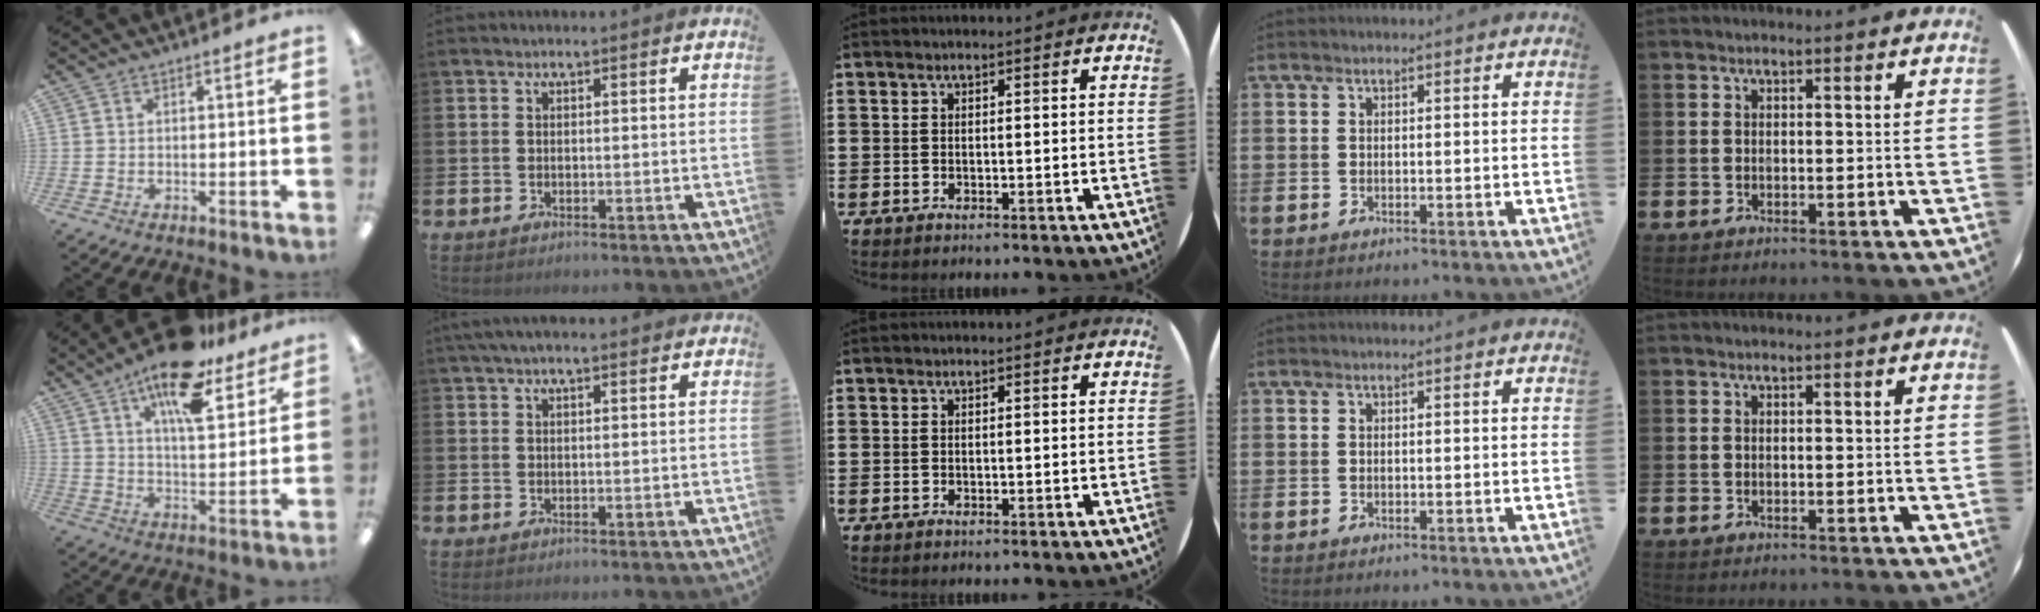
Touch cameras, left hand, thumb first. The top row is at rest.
{"thumb": {"total": 16.3, "force": [11.5, 5.5, 10.0], "torque": [-0.168, -0.057, 0.193]}, "index": {"total": 2.6, "force": [2.1, 0.5, 1.4], "torque": [-0.028, 0.000, 0.037]}}